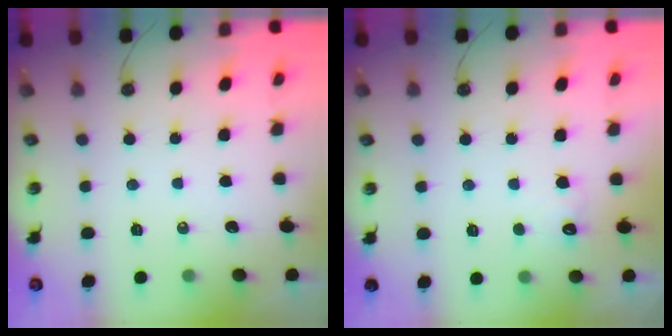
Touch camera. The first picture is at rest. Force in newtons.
{"total": 4.7, "press": 4.5, "slide": 1.2}